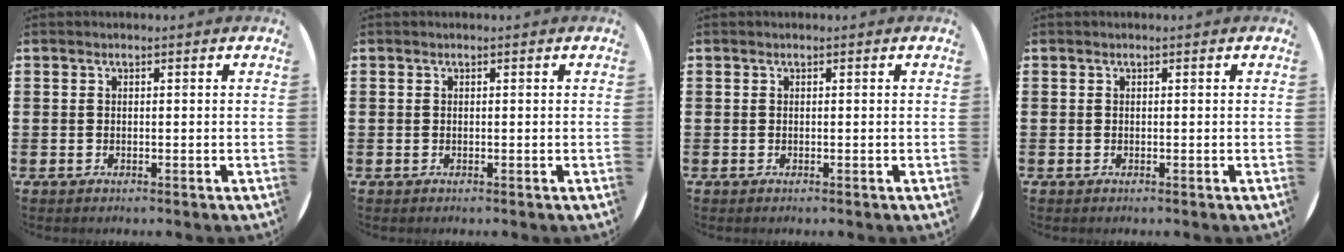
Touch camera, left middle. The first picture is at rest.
{"total": 0.0}
{"total": 0.0}
{"total": 0.0}